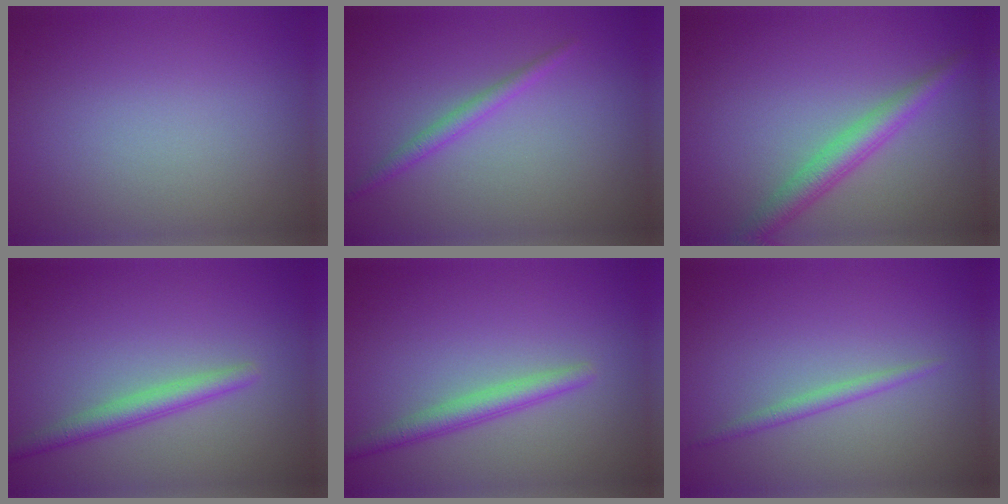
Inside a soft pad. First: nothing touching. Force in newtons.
{"total": 1.4, "press": 1.4, "slide": 0.1}
{"total": 3.2, "press": 3.2, "slide": 0.0}
{"total": 2.4, "press": 2.4, "slide": 0.1}
{"total": 2.4, "press": 2.4, "slide": 0.1}
{"total": 1.2, "press": 1.2, "slide": 0.0}